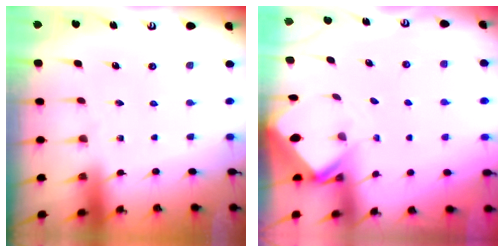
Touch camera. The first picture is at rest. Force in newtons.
{"total": 2.6, "press": 2.6, "slide": 0.2}